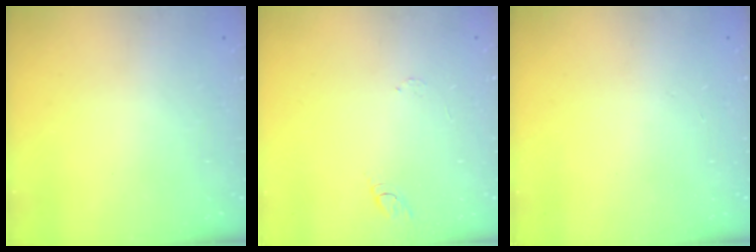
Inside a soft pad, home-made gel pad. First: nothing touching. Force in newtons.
{"total": 5.5, "press": 5.4, "slide": 0.5}
{"total": 0.0}